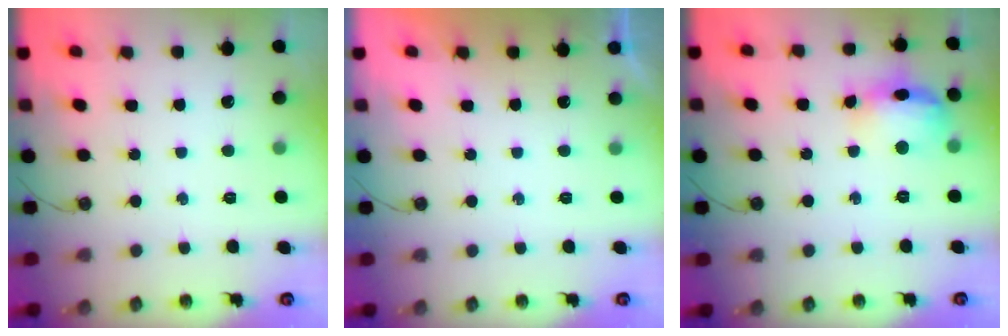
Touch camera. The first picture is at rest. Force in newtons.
{"total": 0.0}
{"total": 14.2, "press": 14.1, "slide": 1.6}